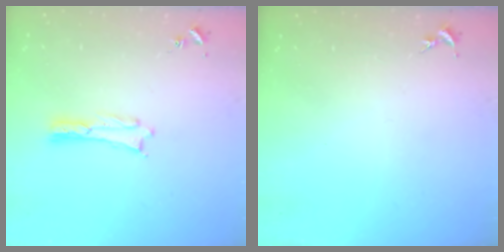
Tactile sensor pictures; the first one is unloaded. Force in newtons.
{"total": 0.0}